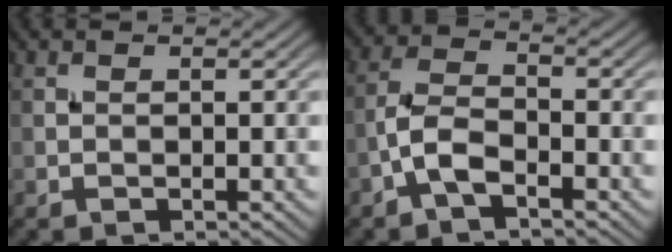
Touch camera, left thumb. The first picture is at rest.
{"total": 4.5, "force": [-2.6, 1.7, 3.2], "torque": [-0.070, 0.010, -0.064]}